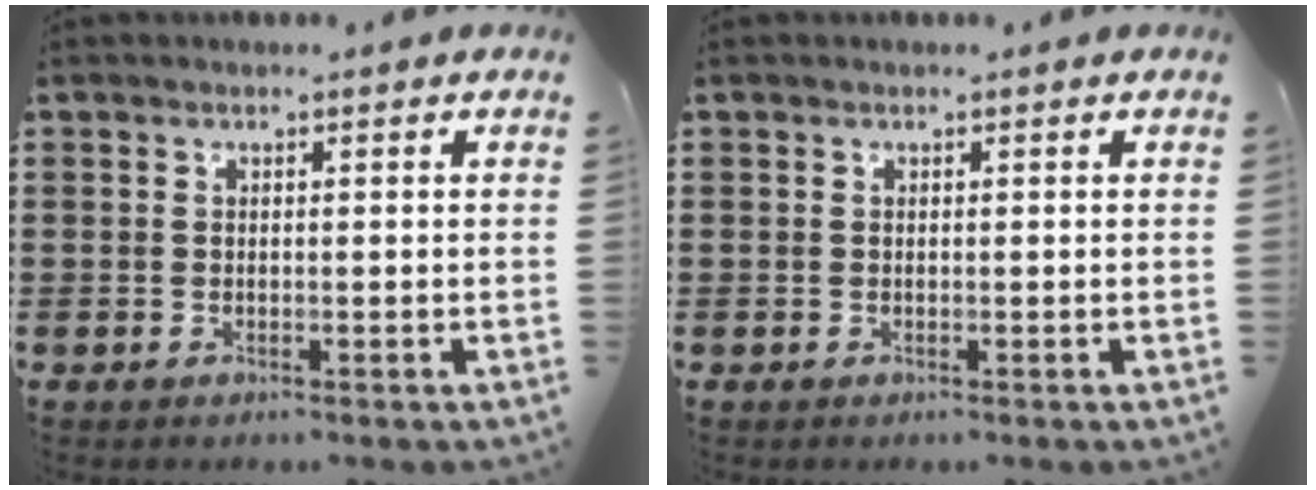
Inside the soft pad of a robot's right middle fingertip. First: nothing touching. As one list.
[{"total": 0.0}]